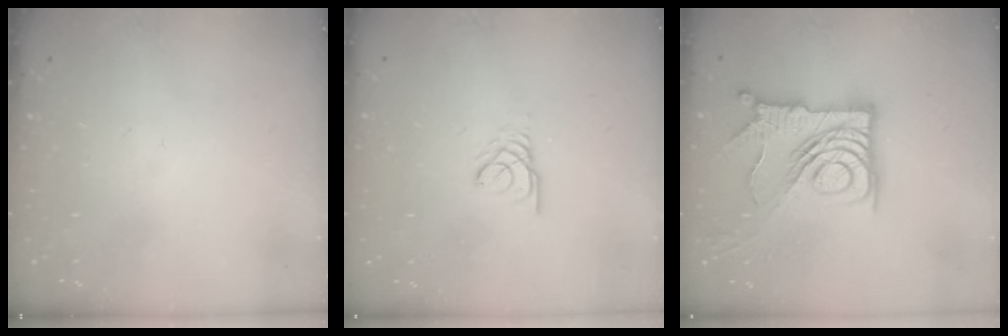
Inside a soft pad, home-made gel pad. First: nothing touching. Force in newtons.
{"total": 2.6, "press": 2.6, "slide": 0.1}
{"total": 15.4, "press": 15.3, "slide": 1.7}